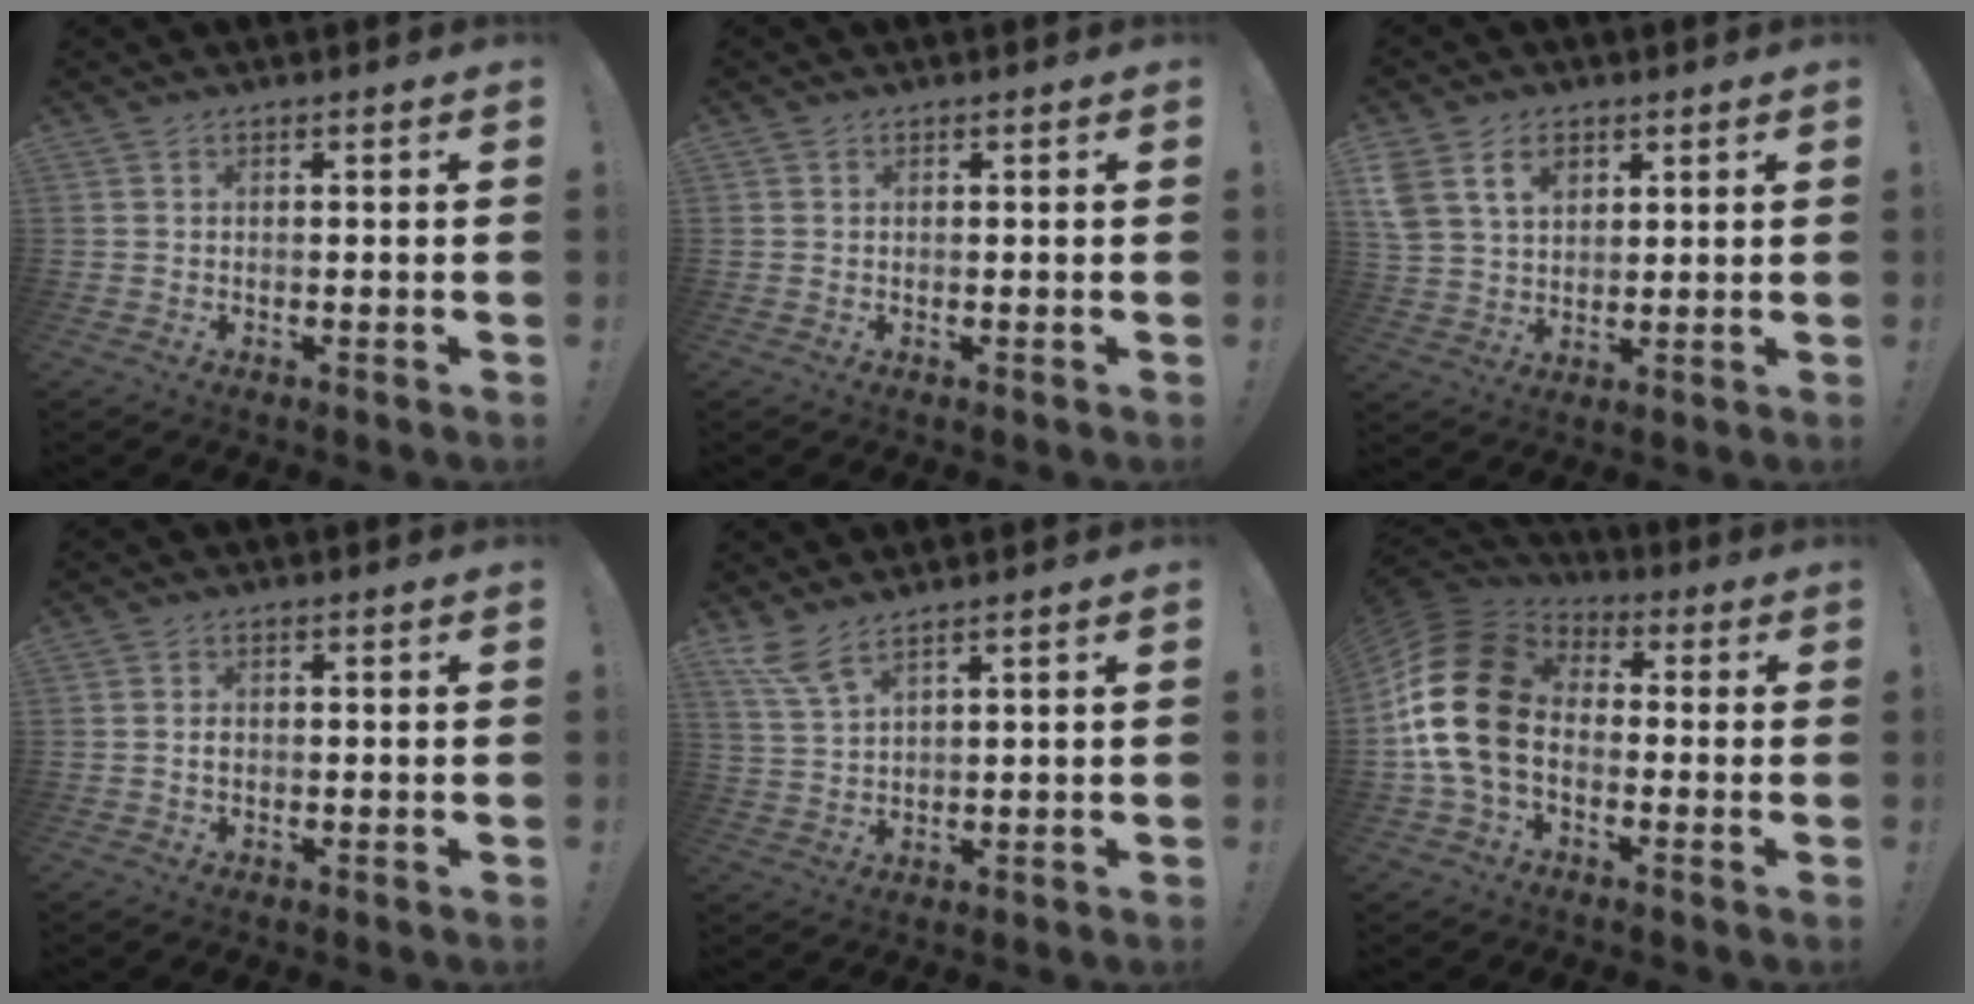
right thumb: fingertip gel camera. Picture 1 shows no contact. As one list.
[{"total": 0.0}, {"total": 11.1, "force": [5.2, 7.9, 5.7], "torque": [-0.096, -0.016, 0.102]}, {"total": 1.3, "force": [-0.4, 1.0, 0.8], "torque": [-0.014, 0.005, -0.008]}, {"total": 5.9, "force": [4.4, 1.1, 3.7], "torque": [-0.077, -0.018, 0.084]}, {"total": 19.5, "force": [-0.9, 13.4, 14.1], "torque": [-0.268, 0.028, -0.008]}]